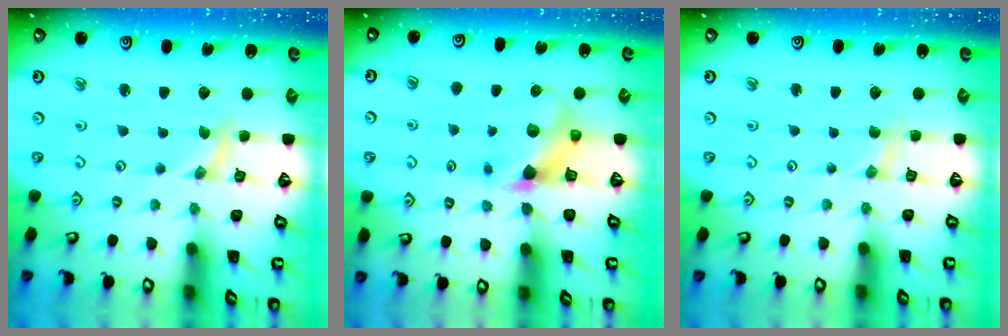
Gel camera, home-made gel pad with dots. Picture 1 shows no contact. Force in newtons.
{"total": 7.3, "press": 7.3, "slide": 0.6}
{"total": 2.1, "press": 2.1, "slide": 0.3}